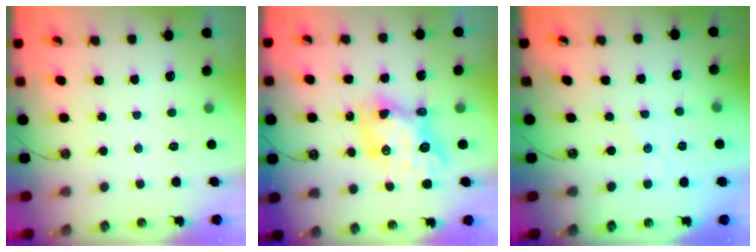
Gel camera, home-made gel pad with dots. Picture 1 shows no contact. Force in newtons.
{"total": 10.7, "press": 10.6, "slide": 0.9}
{"total": 1.4, "press": 1.3, "slide": 0.4}